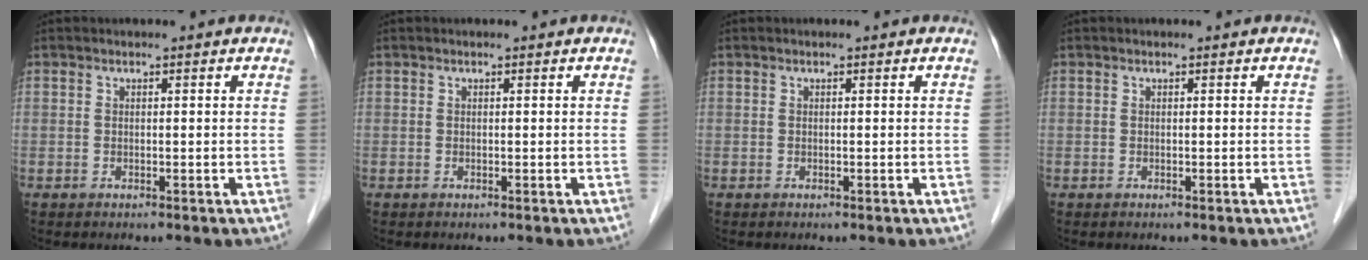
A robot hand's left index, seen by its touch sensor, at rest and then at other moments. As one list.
[{"total": 0.0}, {"total": 0.0}, {"total": 0.0}]